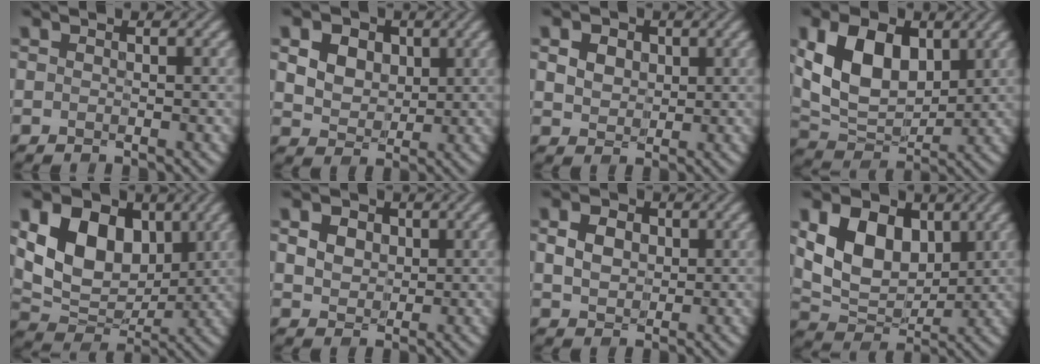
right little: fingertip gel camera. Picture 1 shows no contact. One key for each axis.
{"total": 7.6, "fx": 2.7, "fy": 6.0, "fz": 3.9, "tx": -0.100, "ty": 0.019, "tz": 0.040}
{"total": 4.4, "fx": 1.4, "fy": 3.4, "fz": 2.4, "tx": -0.075, "ty": 0.011, "tz": 0.027}
{"total": 8.6, "fx": 1.7, "fy": 5.7, "fz": 6.3, "tx": -0.138, "ty": -0.008, "tz": 0.032}
{"total": 9.4, "fx": 2.0, "fy": 6.6, "fz": 6.4, "tx": -0.125, "ty": -0.007, "tz": 0.035}
{"total": 5.1, "fx": 1.7, "fy": 3.9, "fz": 2.8, "tx": -0.081, "ty": 0.015, "tz": 0.027}
{"total": 2.7, "fx": 0.0, "fy": 2.2, "fz": 1.6, "tx": -0.044, "ty": -0.003, "tz": 0.008}
{"total": 7.3, "fx": 1.4, "fy": 5.1, "fz": 5.0, "tx": -0.104, "ty": -0.012, "tz": 0.027}